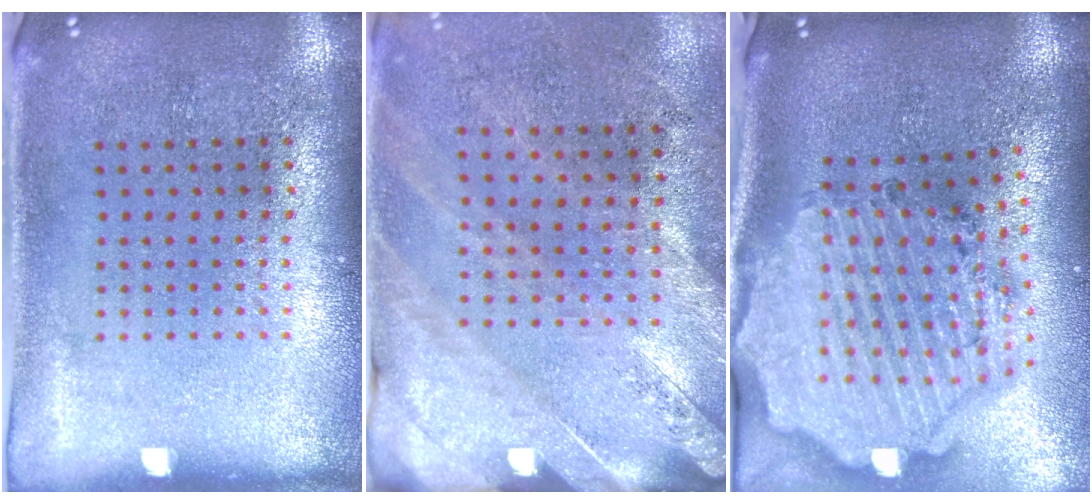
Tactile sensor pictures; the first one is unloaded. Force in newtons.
{"total": 2.5, "press": 2.2, "slide": 1.2}
{"total": 3.5, "press": 3.0, "slide": 1.8}